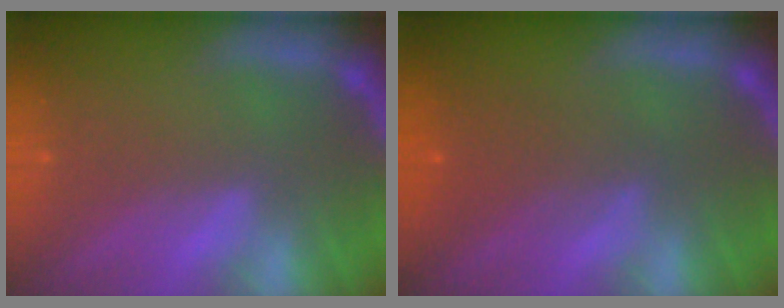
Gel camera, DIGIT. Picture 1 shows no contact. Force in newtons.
{"total": 3.0}